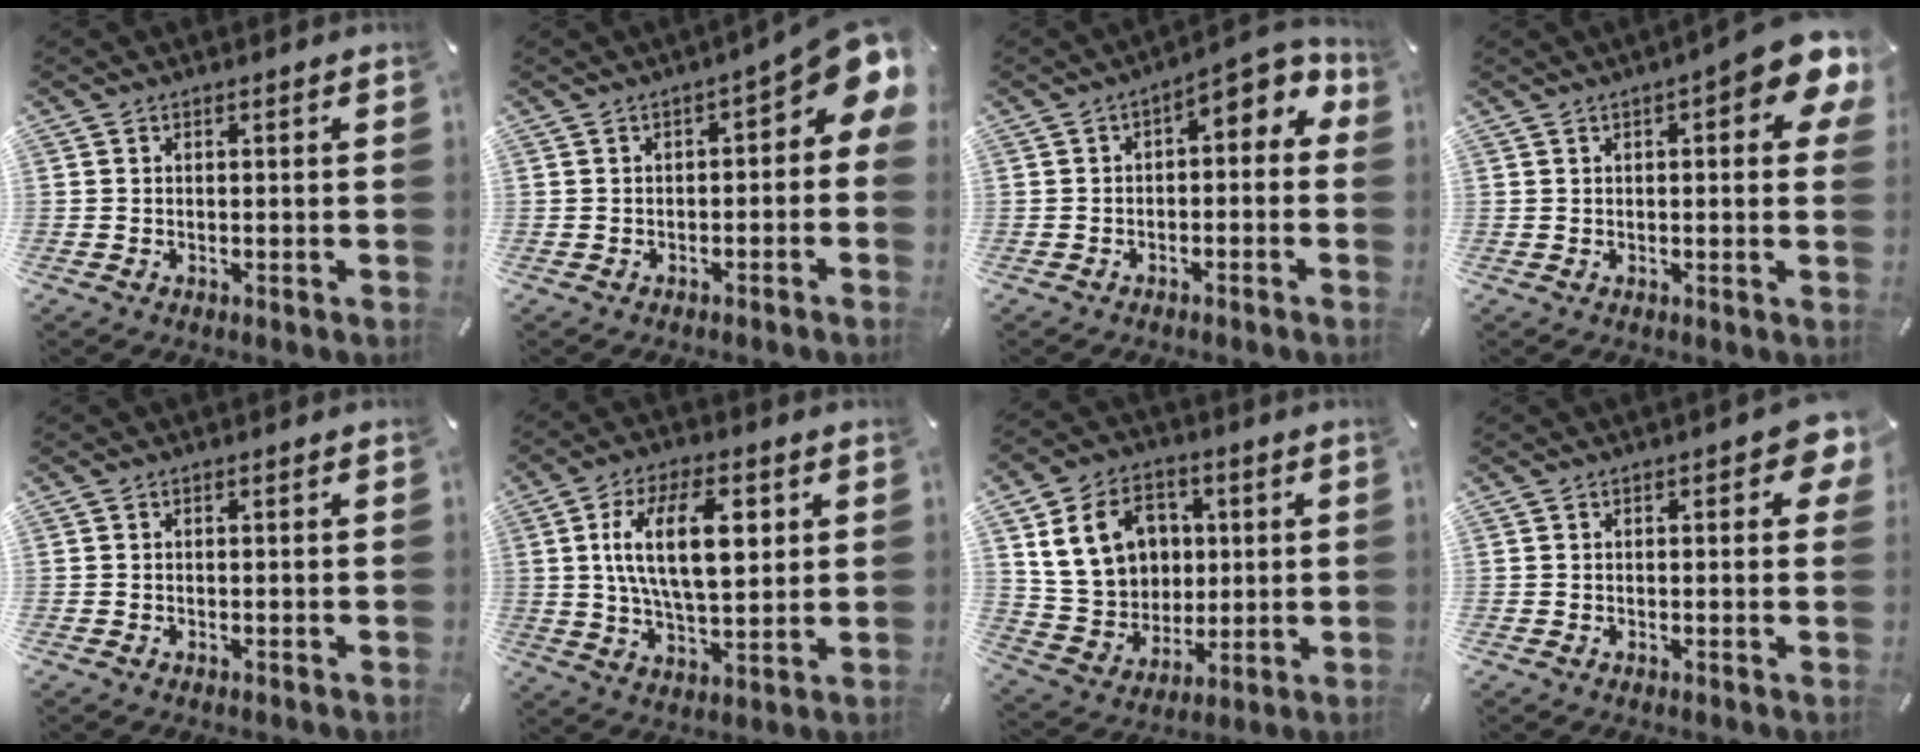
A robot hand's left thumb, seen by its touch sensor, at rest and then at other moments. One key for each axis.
{"total": 8.4, "fx": 2.5, "fy": 3.6, "fz": 7.1, "tx": -0.085, "ty": -0.025, "tz": 0.039}
{"total": 5.7, "fx": 1.1, "fy": 3.2, "fz": 4.5, "tx": -0.060, "ty": -0.016, "tz": 0.008}
{"total": 8.7, "fx": 3.2, "fy": 2.8, "fz": 7.5, "tx": -0.094, "ty": -0.016, "tz": 0.049}
{"total": 0.0}
{"total": 16.5, "fx": 4.2, "fy": 8.3, "fz": 13.6, "tx": -0.248, "ty": -0.001, "tz": 0.063}
{"total": 15.6, "fx": 4.0, "fy": 13.1, "fz": 7.3, "tx": -0.135, "ty": 0.002, "tz": 0.082}
{"total": 4.0, "fx": 1.0, "fy": 1.9, "fz": 3.3, "tx": -0.043, "ty": 0.000, "tz": 0.012}